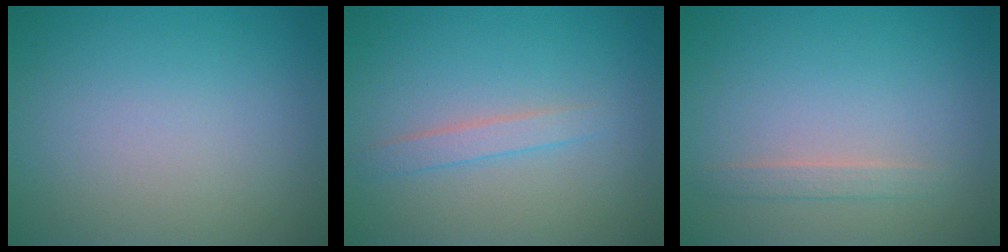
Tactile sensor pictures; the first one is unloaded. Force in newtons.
{"total": 1.6, "press": 1.6, "slide": 0.0}
{"total": 1.2, "press": 1.2, "slide": 0.1}